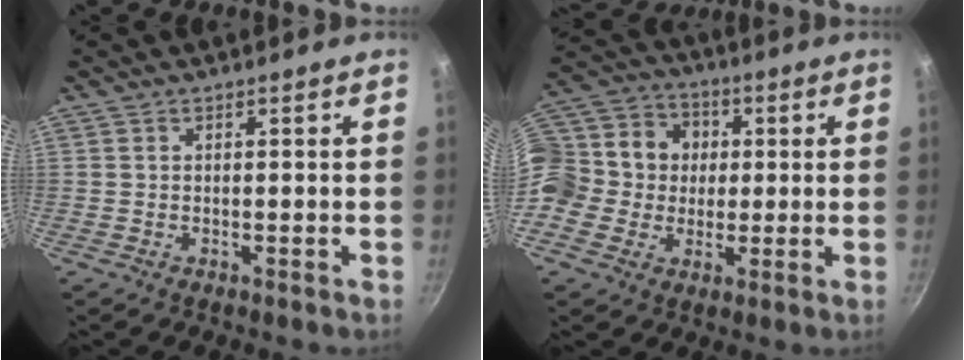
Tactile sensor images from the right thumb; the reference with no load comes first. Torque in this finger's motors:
{"motor_torque": [0.34, 0.34, 0.49, -0.16, 0.11]}